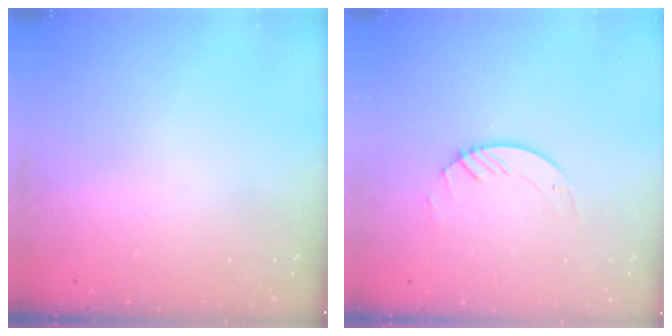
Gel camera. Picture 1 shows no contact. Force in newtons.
{"total": 3.8, "press": 3.8, "slide": 0.4}